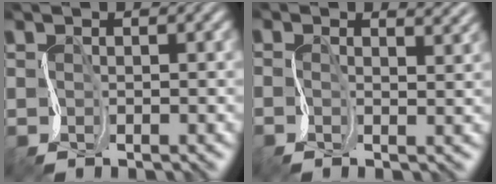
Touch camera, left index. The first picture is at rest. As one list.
[{"total": 2.9, "force": [1.6, 1.3, 2.0], "torque": [-0.023, 0.016, 0.002]}]